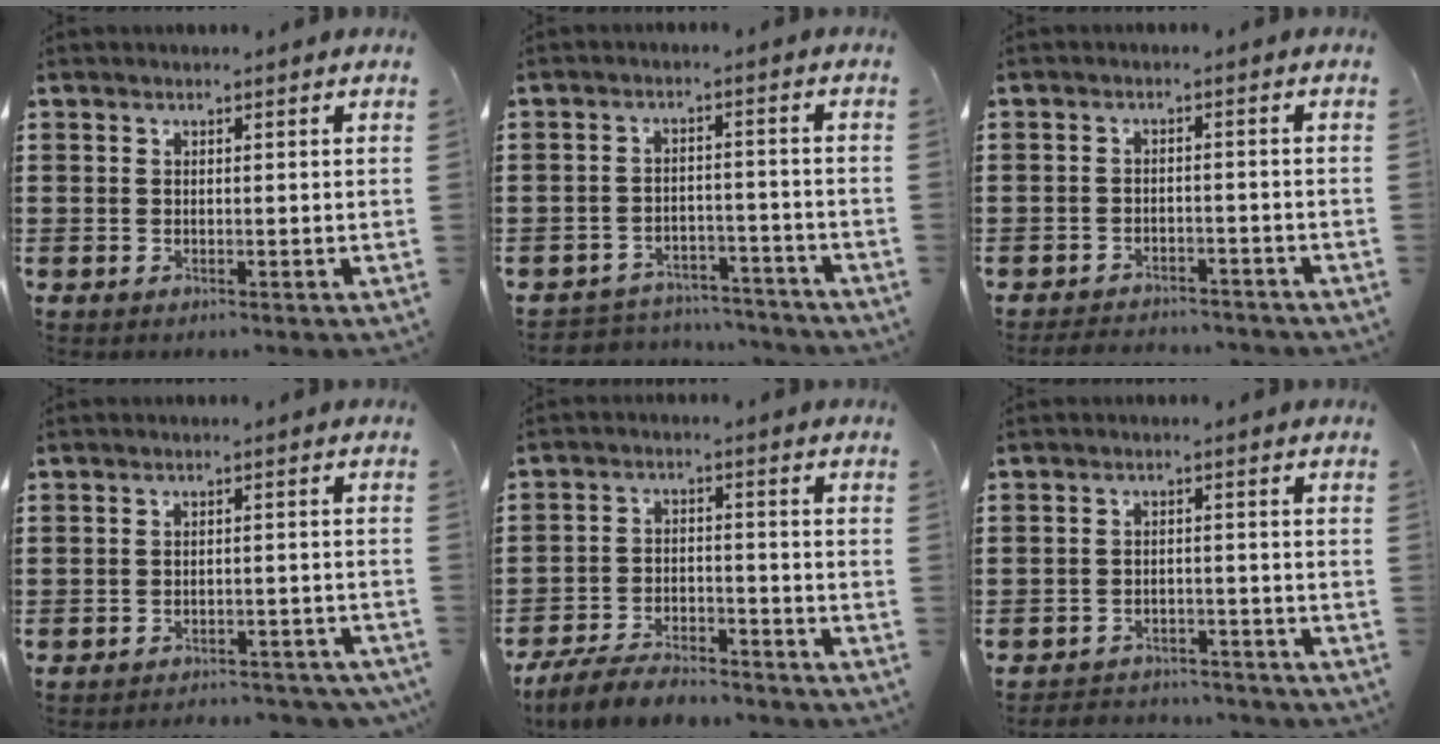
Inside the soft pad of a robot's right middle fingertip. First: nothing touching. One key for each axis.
{"total": 4.2, "fx": -4.1, "fy": 0.7, "fz": 0.0, "tx": -0.006, "ty": 0.004, "tz": -0.089}
{"total": 2.9, "fx": -2.8, "fy": 0.4, "fz": 0.1, "tx": -0.008, "ty": 0.000, "tz": -0.061}
{"total": 2.7, "fx": -2.7, "fy": 0.2, "fz": 0.3, "tx": -0.010, "ty": 0.001, "tz": -0.056}
{"total": 6.0, "fx": -5.6, "fy": 1.1, "fz": 1.9, "tx": -0.041, "ty": 0.007, "tz": -0.109}
{"total": 3.1, "fx": -3.0, "fy": 0.4, "fz": -0.2, "tx": -0.006, "ty": -0.001, "tz": -0.067}